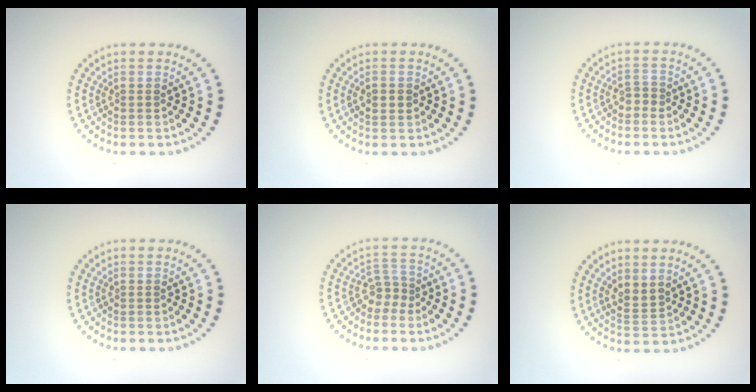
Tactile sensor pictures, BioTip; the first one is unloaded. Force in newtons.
{"total": 1.7, "press": 1.7, "slide": 0.1}
{"total": 1.0, "press": 0.8, "slide": 0.5}
{"total": 0.0}
{"total": 1.9, "press": 1.3, "slide": 1.4}
{"total": 1.8, "press": 1.5, "slide": 0.9}